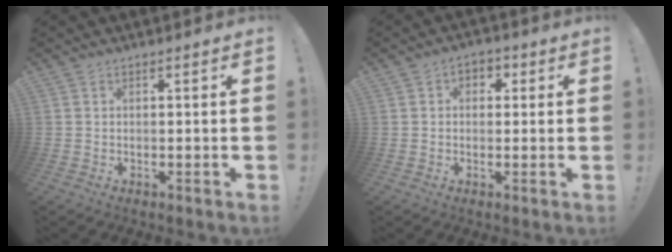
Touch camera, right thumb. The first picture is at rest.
{"total": 3.6, "force": [0.3, 3.1, 1.7], "torque": [-0.019, 0.006, 0.003]}